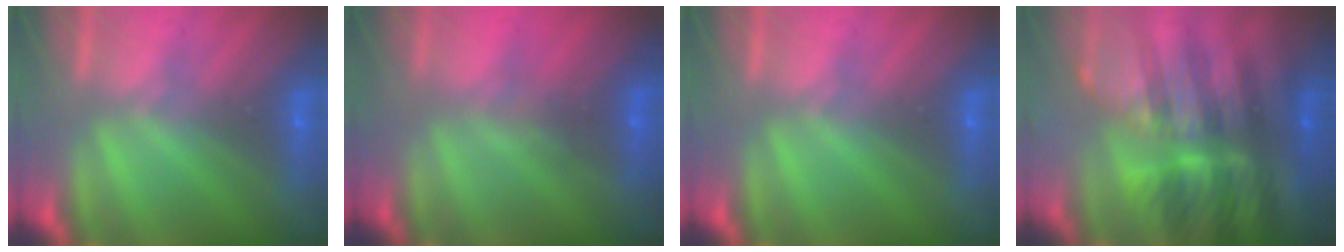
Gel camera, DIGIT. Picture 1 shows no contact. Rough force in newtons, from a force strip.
{"total": 1.2}
{"total": 0.0}
{"total": 6.3}